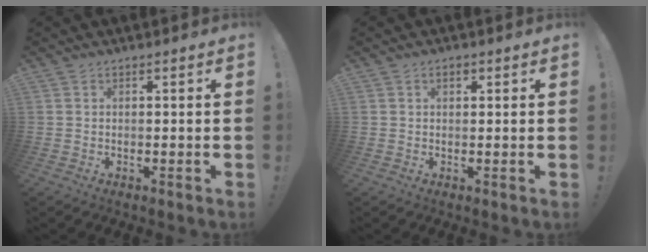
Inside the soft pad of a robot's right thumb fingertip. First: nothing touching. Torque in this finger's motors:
{"motor_torque": [-0.02, 0.06, -0.04, 0.02, 0.00]}